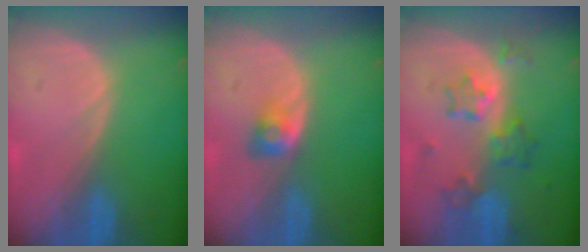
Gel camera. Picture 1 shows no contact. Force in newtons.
{"total": 2.9, "press": 2.5, "slide": 1.4}
{"total": 7.0, "press": 6.3, "slide": 3.1}